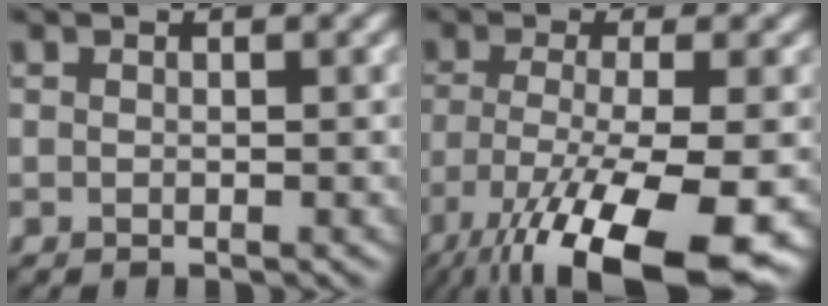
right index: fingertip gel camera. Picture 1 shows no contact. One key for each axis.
{"total": 13.2, "fx": -7.2, "fy": 3.5, "fz": 10.5, "tx": -0.202, "ty": -0.024, "tz": -0.123}